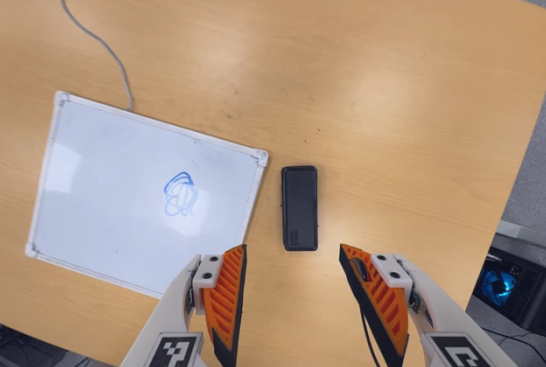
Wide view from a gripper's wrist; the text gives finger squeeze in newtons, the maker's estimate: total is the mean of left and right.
{"total": 0.0}